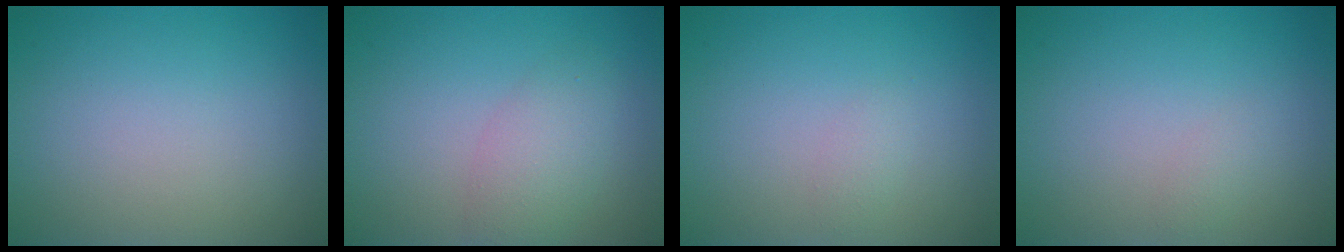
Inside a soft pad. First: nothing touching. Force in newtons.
{"total": 3.0, "press": 3.0, "slide": 0.2}
{"total": 0.8, "press": 0.8, "slide": 0.0}
{"total": 0.6, "press": 0.6, "slide": 0.0}